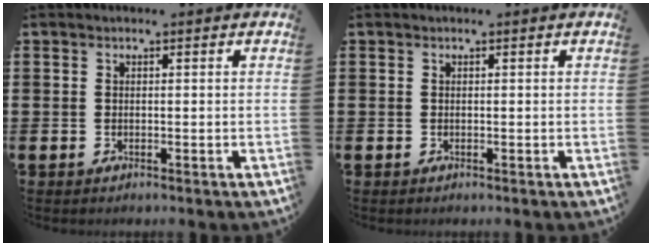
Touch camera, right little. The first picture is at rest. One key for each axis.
{"total": 0.0}